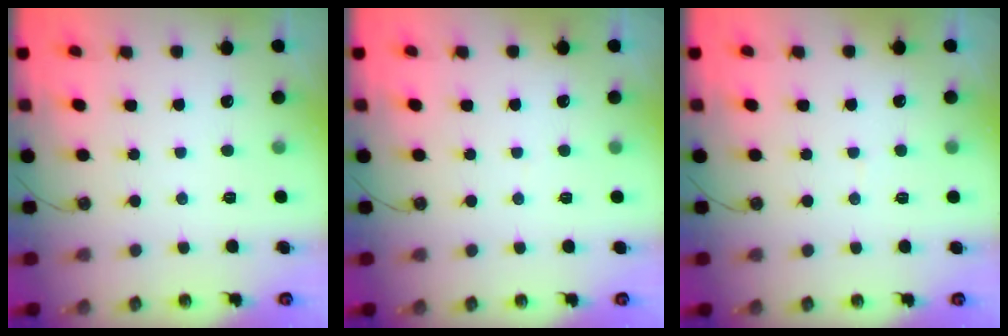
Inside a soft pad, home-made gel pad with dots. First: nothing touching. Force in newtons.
{"total": 1.4, "press": 1.4, "slide": 0.1}
{"total": 2.8, "press": 2.8, "slide": 0.3}